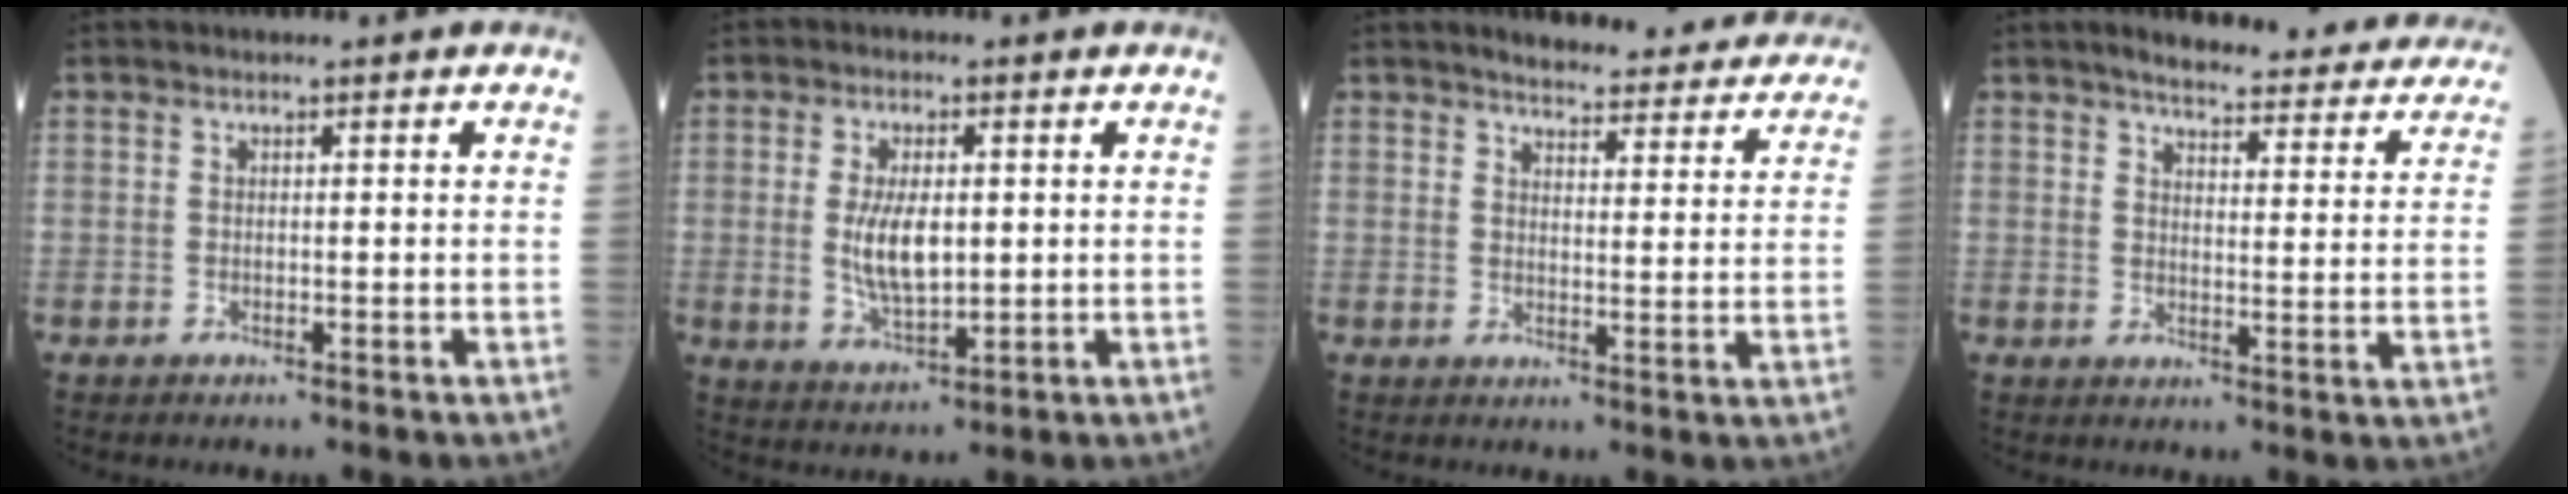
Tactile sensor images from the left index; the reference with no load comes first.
{"total": 7.0, "force": [0.4, 2.8, 6.4], "torque": [-0.132, -0.004, 0.013]}
{"total": 18.4, "force": [17.3, 3.5, 5.3], "torque": [-0.043, -0.031, 0.189]}
{"total": 21.6, "force": [19.5, 4.2, 8.5], "torque": [-0.090, -0.033, 0.216]}